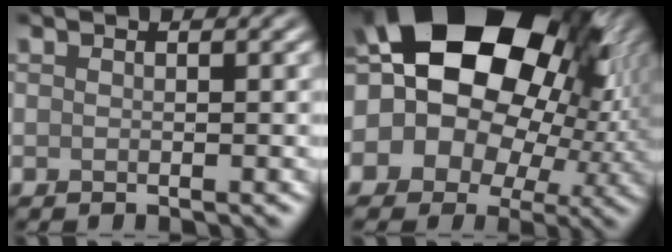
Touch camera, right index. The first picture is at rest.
{"total": 23.4, "force": [6.0, 16.7, 15.3], "torque": [-0.244, 0.056, 0.060]}